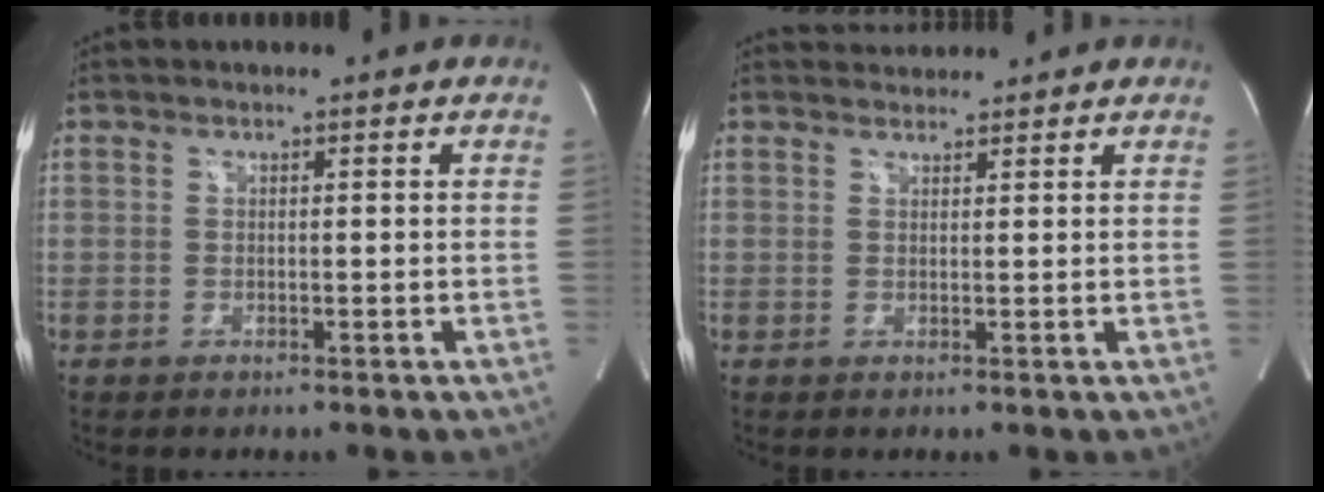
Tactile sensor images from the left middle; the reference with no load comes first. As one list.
[{"total": 2.2, "force": [2.1, 0.3, -0.3], "torque": [-0.003, 0.019, 0.040]}]